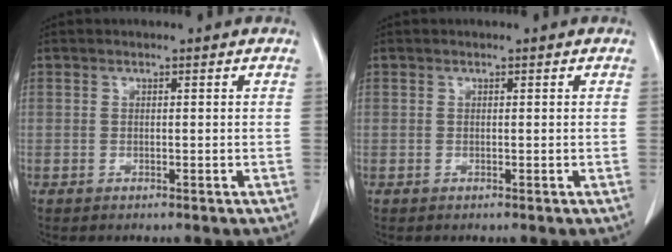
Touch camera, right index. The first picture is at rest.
{"total": 0.0}